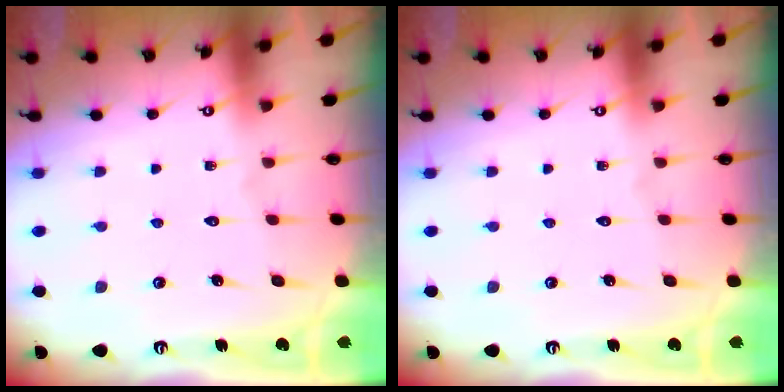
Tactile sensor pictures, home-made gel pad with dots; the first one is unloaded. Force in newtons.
{"total": 0.0}